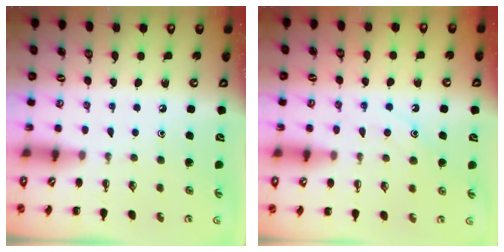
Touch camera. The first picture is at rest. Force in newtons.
{"total": 11.2, "press": 11.2, "slide": 1.1}